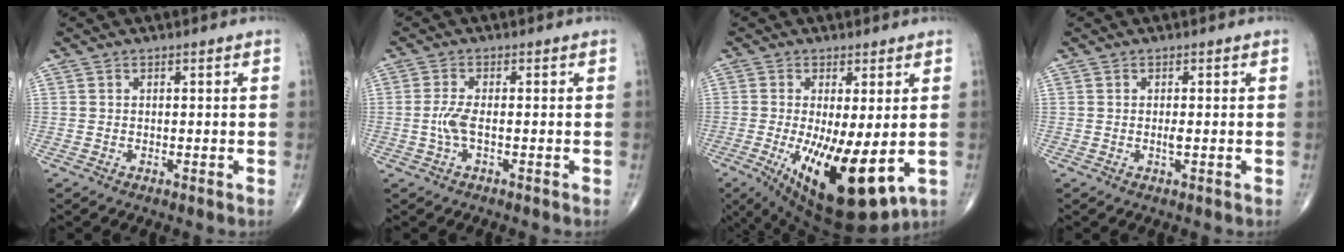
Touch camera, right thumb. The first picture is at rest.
{"total": 3.2, "force": [-0.6, 0.9, 3.0], "torque": [-0.076, -0.002, -0.016]}
{"total": 16.8, "force": [-3.4, 5.7, 15.4], "torque": [-0.253, -0.034, -0.032]}
{"total": 1.0, "force": [-0.2, 0.2, 1.0], "torque": [-0.017, -0.002, -0.003]}